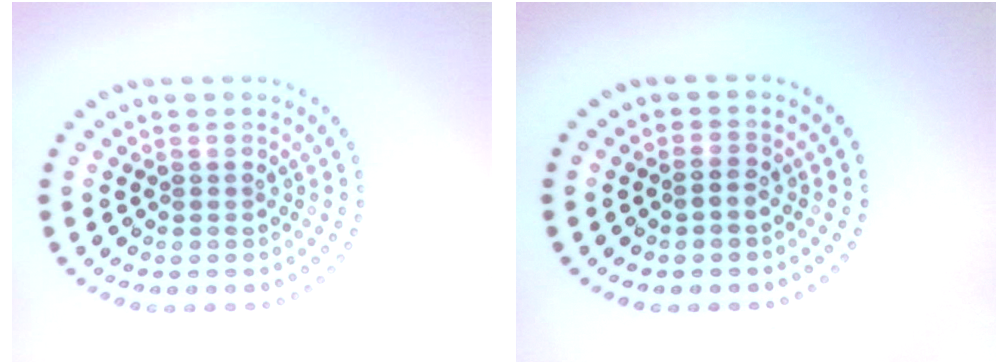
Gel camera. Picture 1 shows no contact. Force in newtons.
{"total": 1.0, "press": 0.9, "slide": 0.3}